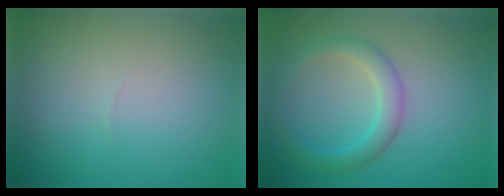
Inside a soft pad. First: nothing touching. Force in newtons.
{"total": 2.8, "press": 2.8, "slide": 0.0}